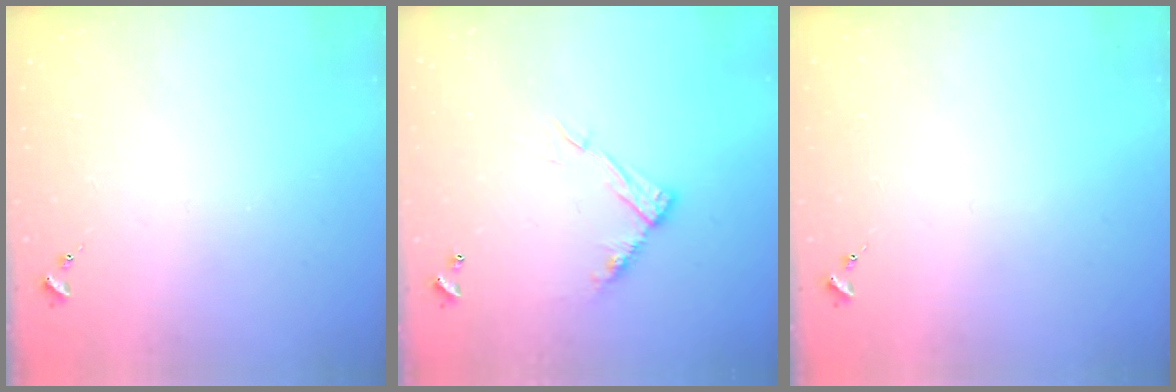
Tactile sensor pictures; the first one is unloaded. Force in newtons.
{"total": 10.6, "press": 10.6, "slide": 0.4}
{"total": 0.0}